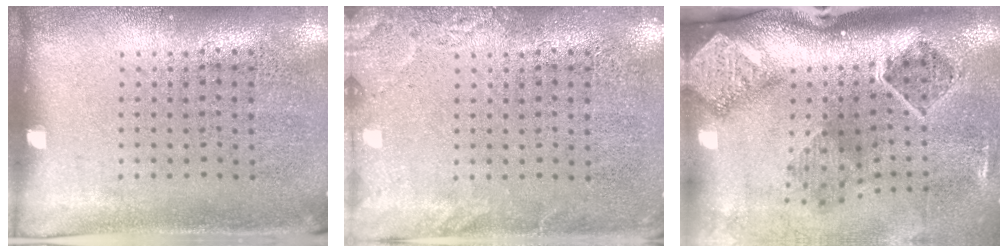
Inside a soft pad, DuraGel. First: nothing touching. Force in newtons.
{"total": 2.2, "press": 2.2, "slide": 0.3}
{"total": 2.9, "press": 1.9, "slide": 2.2}